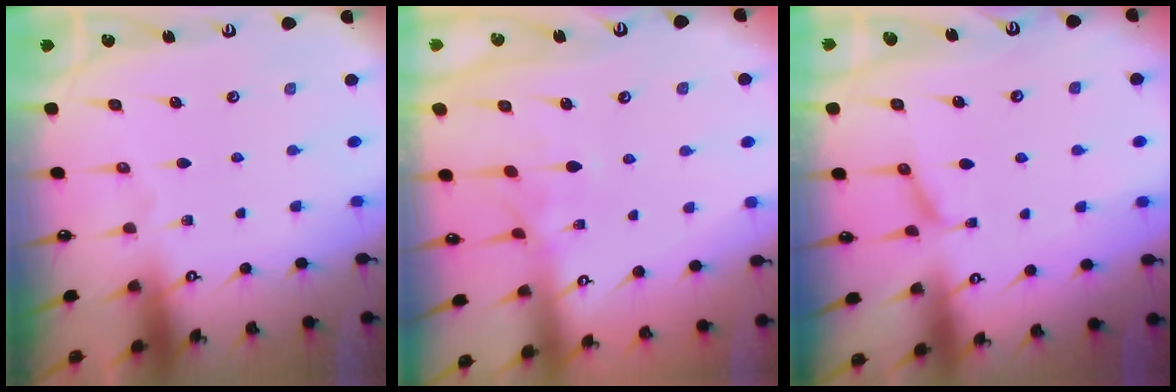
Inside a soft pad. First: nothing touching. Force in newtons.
{"total": 2.8, "press": 2.7, "slide": 0.8}
{"total": 1.8, "press": 1.7, "slide": 0.6}